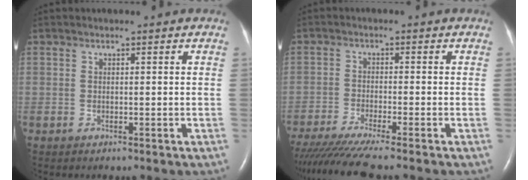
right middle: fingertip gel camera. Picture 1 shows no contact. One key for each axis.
{"total": 10.2, "fx": -8.7, "fy": -1.1, "fz": 5.2, "tx": -0.078, "ty": -0.033, "tz": -0.144}